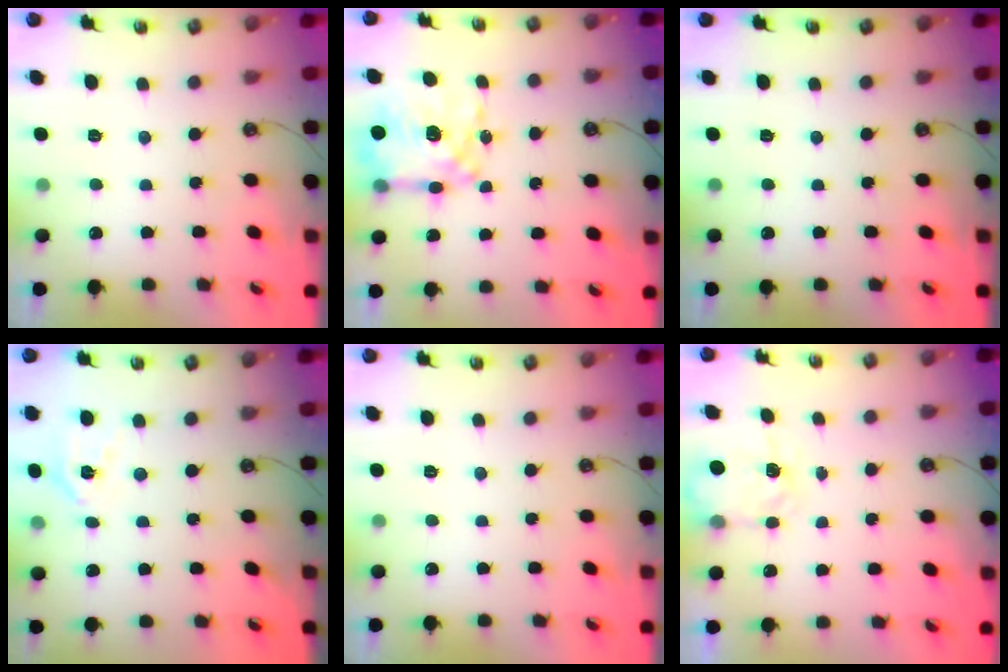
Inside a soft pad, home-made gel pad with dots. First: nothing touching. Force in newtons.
{"total": 12.2, "press": 12.2, "slide": 1.2}
{"total": 0.0}
{"total": 10.2, "press": 10.1, "slide": 1.4}
{"total": 0.0}
{"total": 3.8, "press": 3.8, "slide": 0.5}